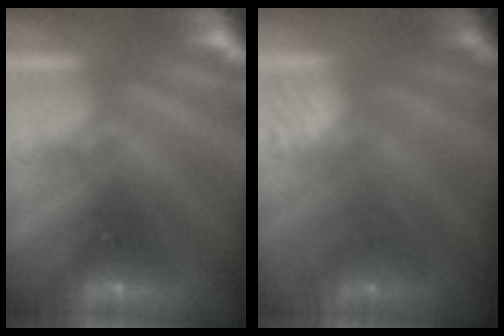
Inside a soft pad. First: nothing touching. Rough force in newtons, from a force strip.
{"total": 2.4}